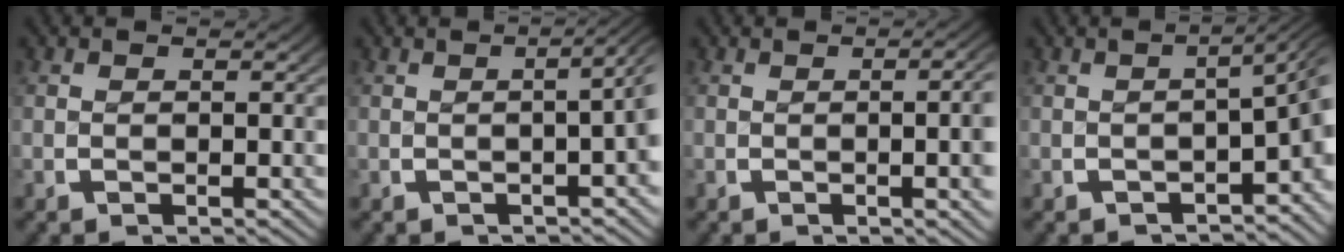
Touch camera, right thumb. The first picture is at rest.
{"total": 4.8, "force": [0.9, 2.0, 4.2], "torque": [-0.036, 0.025, 0.000]}
{"total": 5.4, "force": [-0.1, 1.8, 5.1], "torque": [-0.044, 0.015, -0.010]}
{"total": 4.8, "force": [-1.6, 2.0, 4.0], "torque": [-0.046, 0.006, -0.020]}